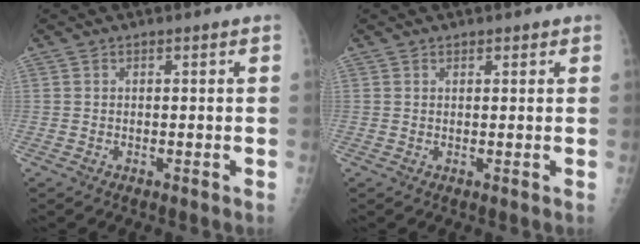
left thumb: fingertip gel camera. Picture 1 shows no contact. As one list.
[{"total": 0.9, "force": [0.7, 0.5, 0.3], "torque": [0.005, -0.003, 0.006]}]